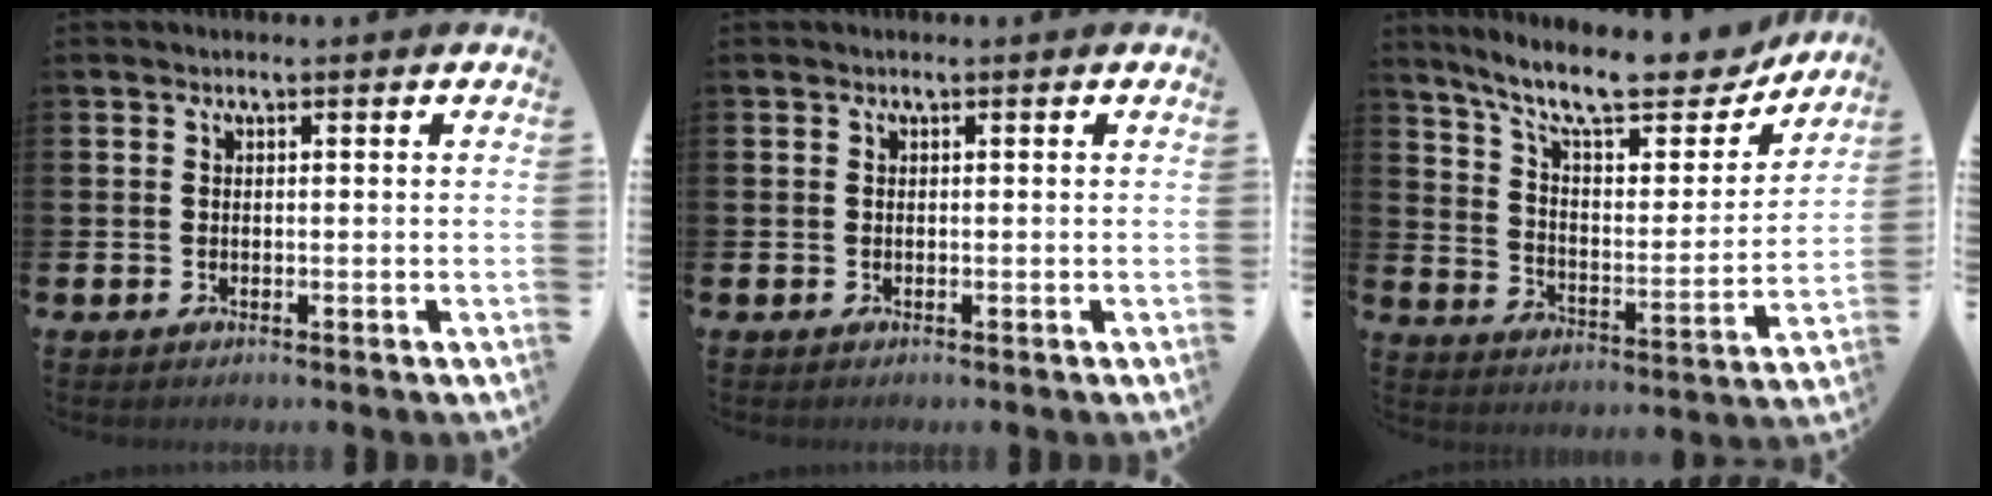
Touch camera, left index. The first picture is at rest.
{"total": 0.0}
{"total": 12.4, "force": [10.6, 2.9, 5.7], "torque": [-0.132, -0.070, 0.182]}